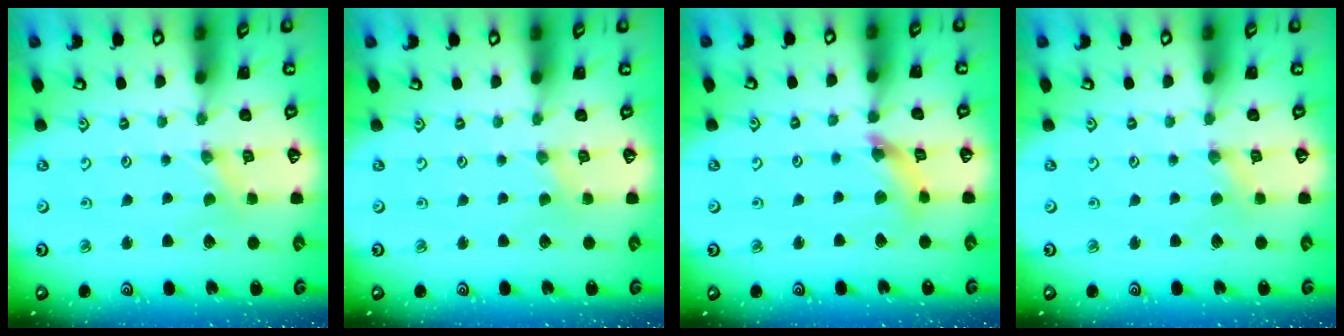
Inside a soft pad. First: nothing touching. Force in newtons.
{"total": 0.0}
{"total": 7.2, "press": 7.2, "slide": 0.8}
{"total": 0.7, "press": 0.7, "slide": 0.2}